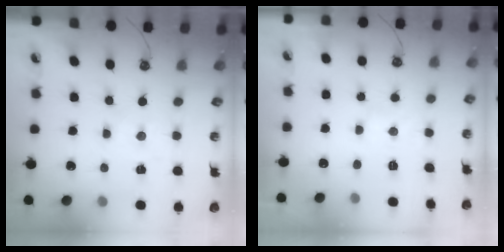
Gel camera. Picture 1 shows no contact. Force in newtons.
{"total": 4.6, "press": 4.5, "slide": 1.0}